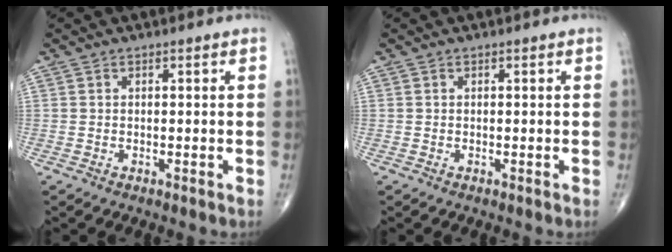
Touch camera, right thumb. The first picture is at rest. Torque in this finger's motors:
{"motor_torque": [0.05, 0.05, -0.01, 0.01, 0.03]}